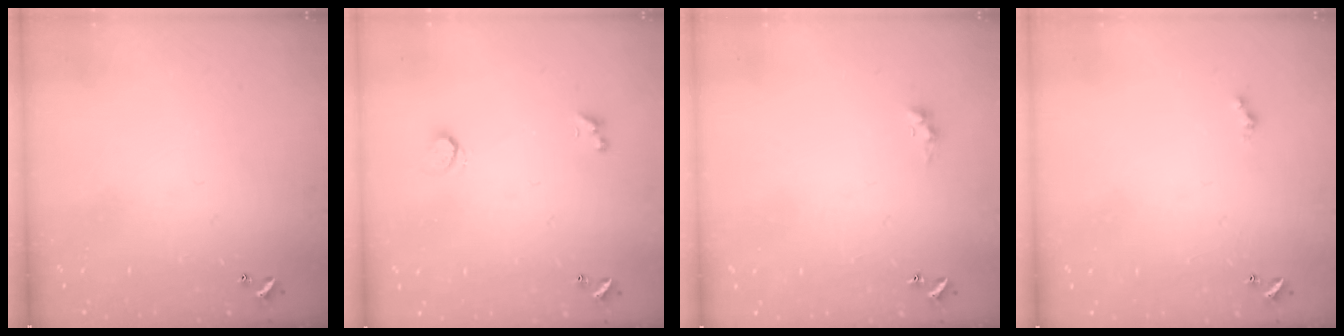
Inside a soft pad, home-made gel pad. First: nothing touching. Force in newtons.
{"total": 1.3, "press": 1.2, "slide": 0.4}
{"total": 0.8, "press": 0.7, "slide": 0.4}
{"total": 0.8, "press": 0.5, "slide": 0.5}